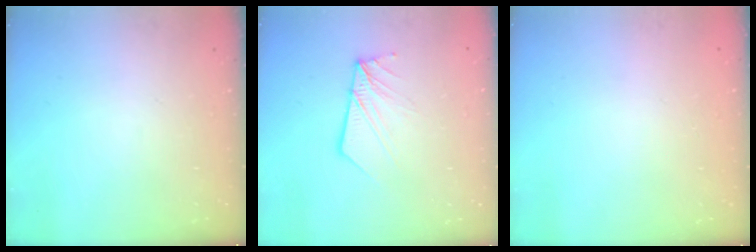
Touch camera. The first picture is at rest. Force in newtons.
{"total": 9.3, "press": 9.2, "slide": 1.3}
{"total": 0.0}